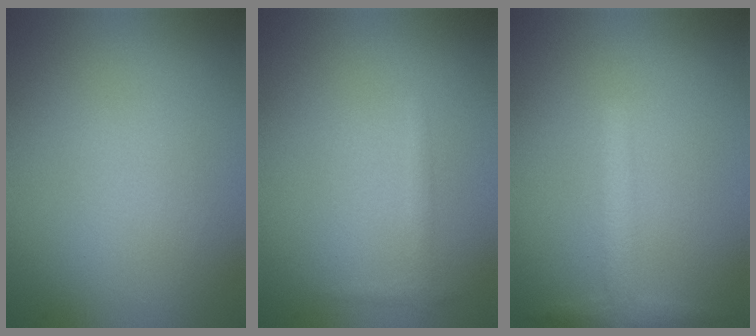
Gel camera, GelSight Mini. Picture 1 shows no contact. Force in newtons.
{"total": 0.9, "press": 0.9, "slide": 0.1}
{"total": 2.0, "press": 2.0, "slide": 0.1}